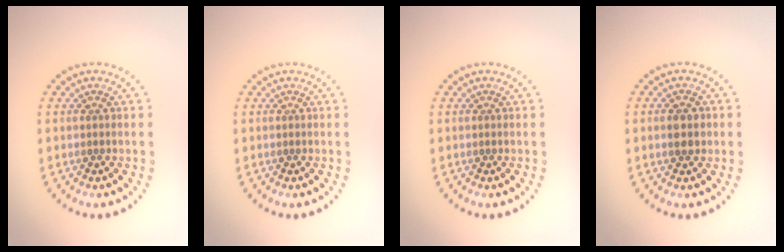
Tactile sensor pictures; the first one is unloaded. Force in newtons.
{"total": 0.0}
{"total": 0.0}
{"total": 2.4, "press": 2.4, "slide": 0.1}